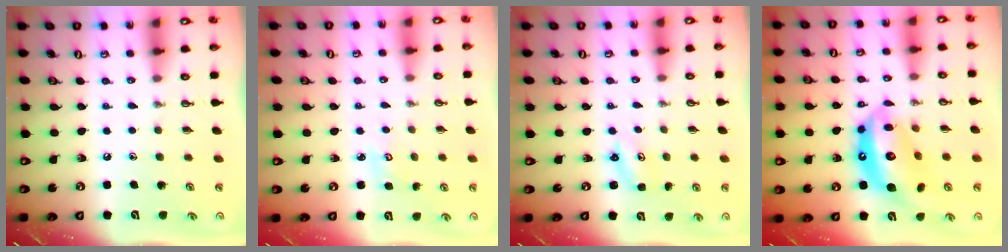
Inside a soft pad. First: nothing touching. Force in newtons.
{"total": 2.7, "press": 2.7, "slide": 0.3}
{"total": 2.4, "press": 2.4, "slide": 0.2}
{"total": 16.6, "press": 16.5, "slide": 1.9}